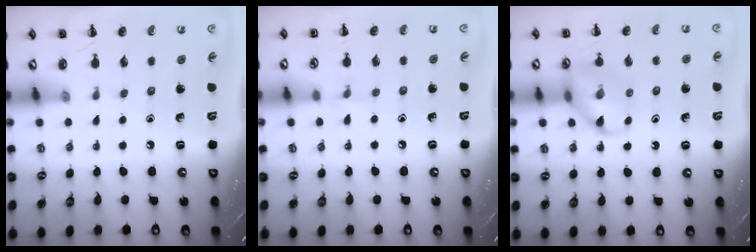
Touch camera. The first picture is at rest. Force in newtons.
{"total": 3.8, "press": 3.5, "slide": 1.4}
{"total": 11.3, "press": 11.2, "slide": 1.5}